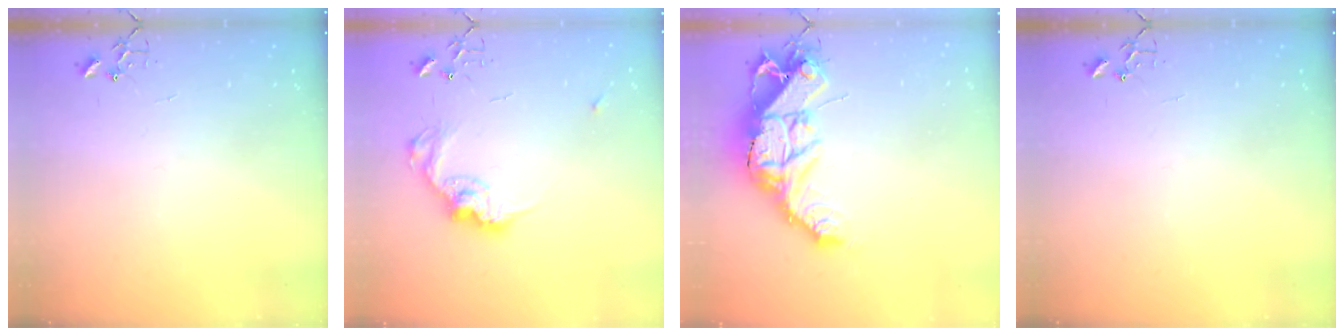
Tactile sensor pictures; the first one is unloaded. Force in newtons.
{"total": 13.5, "press": 13.5, "slide": 0.8}
{"total": 17.7, "press": 17.6, "slide": 1.5}
{"total": 0.0}